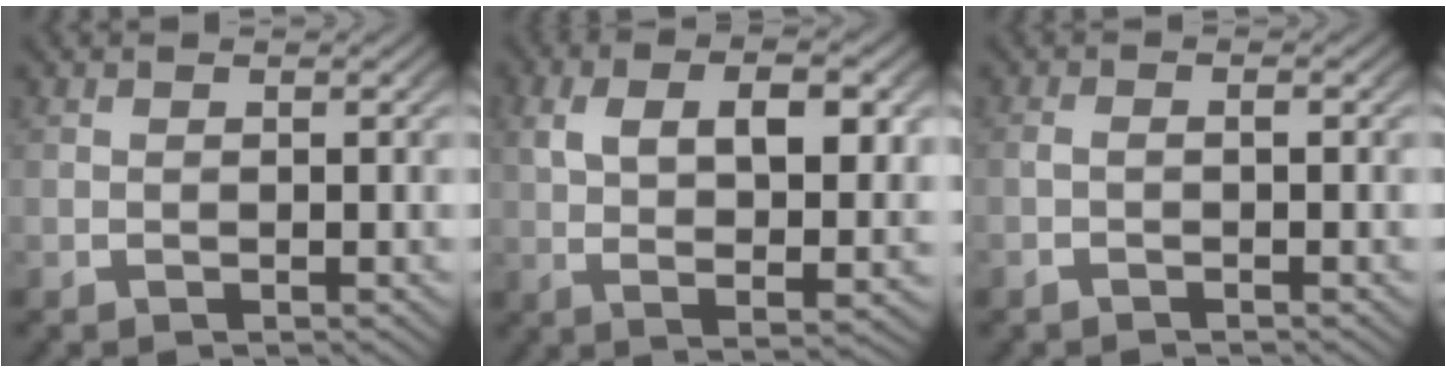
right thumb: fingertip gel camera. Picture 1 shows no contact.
{"total": 8.3, "force": [1.1, 3.8, 7.3], "torque": [-0.130, -0.008, 0.028]}
{"total": 1.0, "force": [-0.6, 0.2, 0.7], "torque": [-0.017, 0.000, -0.012]}